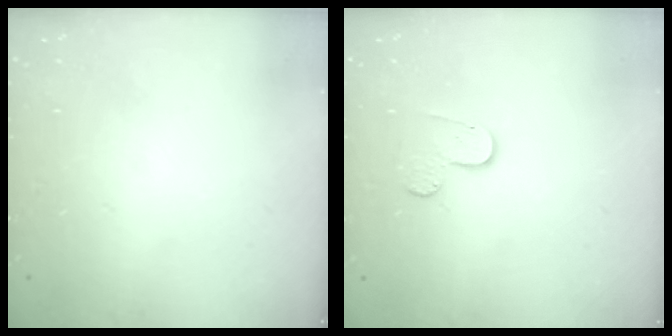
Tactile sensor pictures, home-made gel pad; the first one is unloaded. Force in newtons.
{"total": 4.0, "press": 4.0, "slide": 0.2}